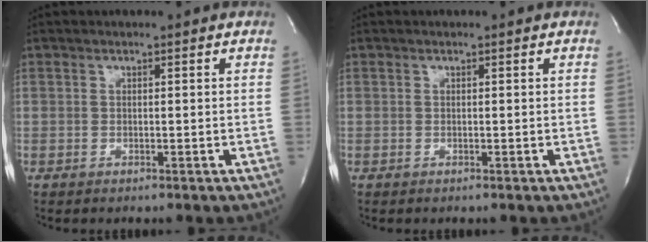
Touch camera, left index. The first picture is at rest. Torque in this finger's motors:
{"motor_torque": [-0.02, 0.01, 0.00, 0.00]}